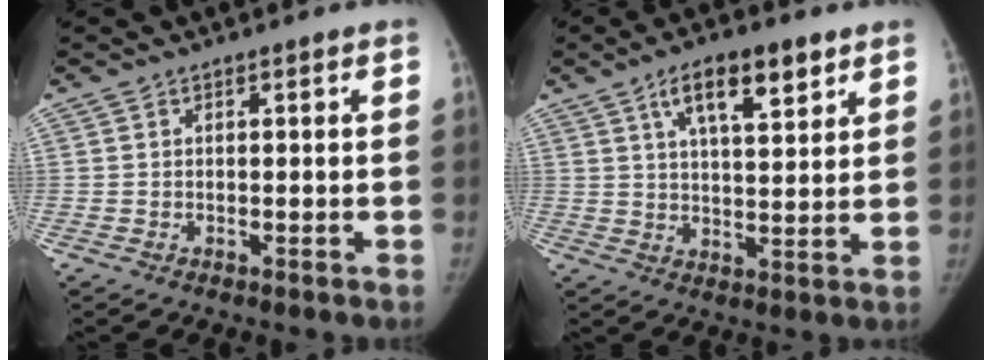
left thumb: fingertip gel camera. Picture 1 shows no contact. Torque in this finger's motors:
{"motor_torque": [0.09, 0.37, 0.98, -0.66, 0.14]}